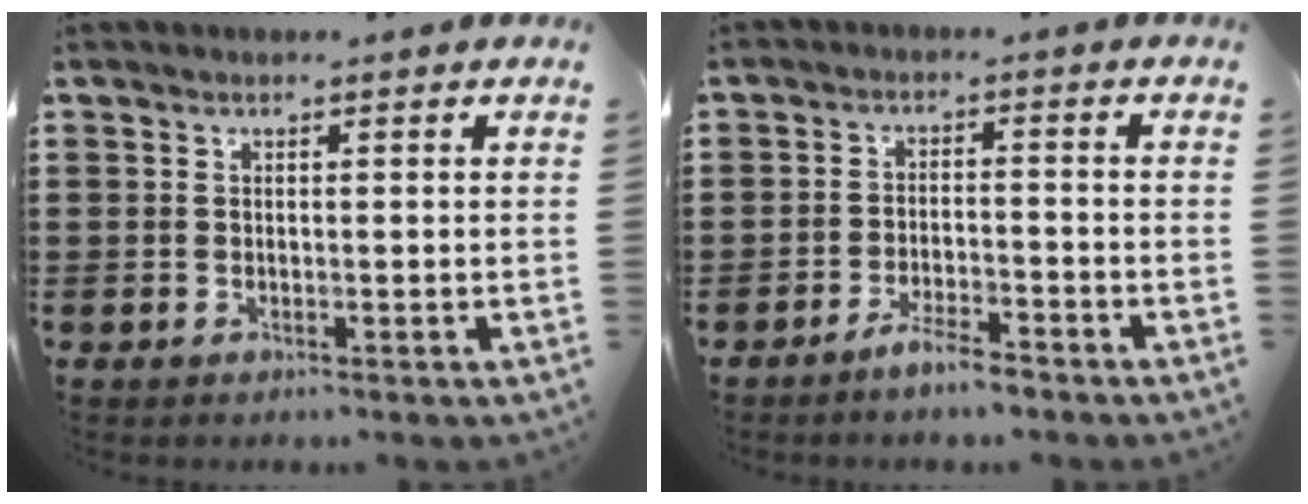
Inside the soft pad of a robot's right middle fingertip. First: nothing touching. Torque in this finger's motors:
{"motor_torque": [0.54, 0.28, 0.03, 0.04]}